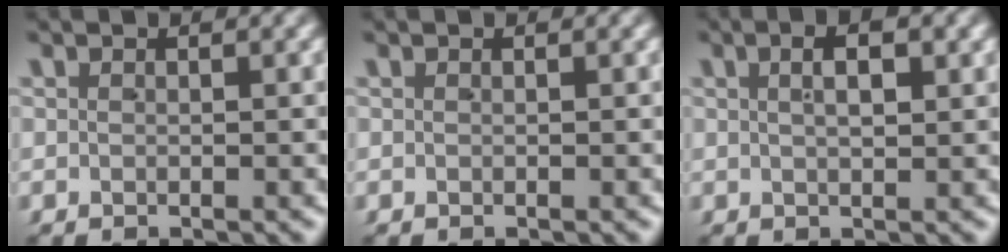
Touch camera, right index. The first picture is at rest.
{"total": 0.0}
{"total": 2.5, "force": [0.9, 0.6, 2.3], "torque": [-0.020, 0.008, 0.012]}